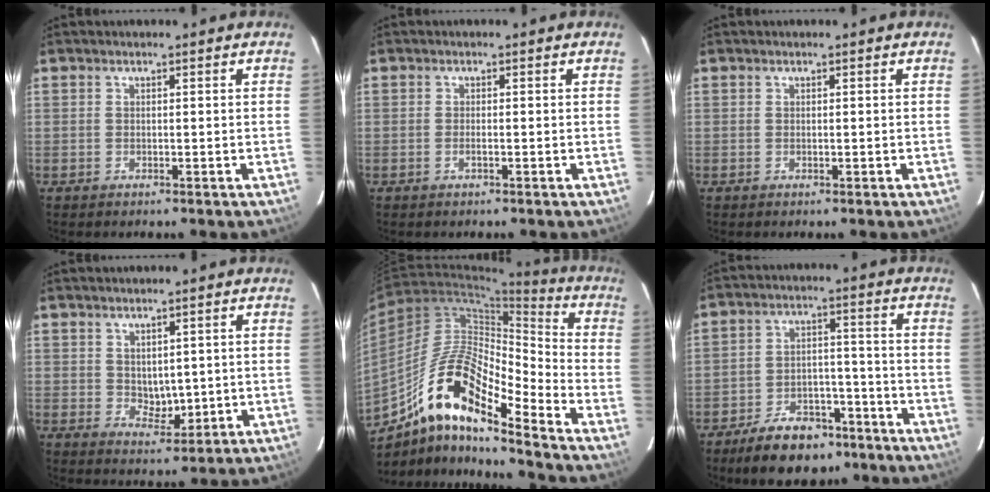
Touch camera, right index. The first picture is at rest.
{"total": 1.1, "force": [-0.4, 0.3, 0.9], "torque": [-0.022, 0.000, -0.008]}
{"total": 0.0}
{"total": 1.5, "force": [0.0, 1.0, 1.2], "torque": [-0.025, -0.002, 0.005]}
{"total": 18.2, "force": [-10.8, 4.6, 13.8], "torque": [-0.259, 0.030, -0.186]}
{"total": 12.2, "force": [-8.9, 5.8, 5.9], "torque": [-0.095, 0.013, -0.145]}